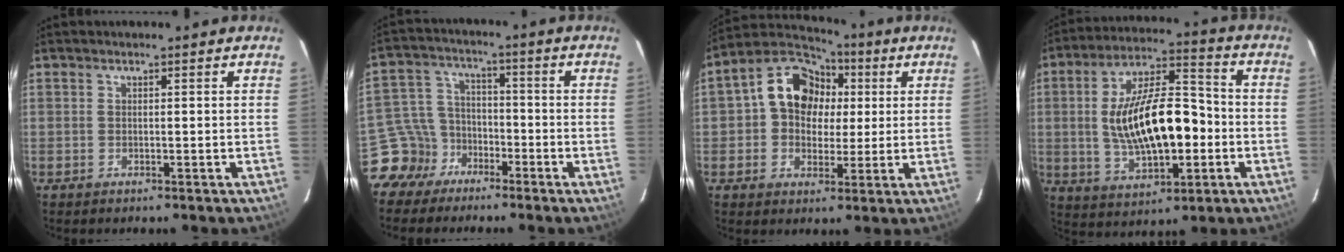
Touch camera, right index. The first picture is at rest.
{"total": 8.5, "force": [-5.9, 6.1, 0.3], "torque": [-0.025, 0.028, -0.113]}
{"total": 11.6, "force": [1.9, 9.8, 5.9], "torque": [-0.130, 0.036, 0.028]}
{"total": 17.7, "force": [-1.8, 7.6, 15.8], "torque": [-0.292, 0.011, -0.019]}